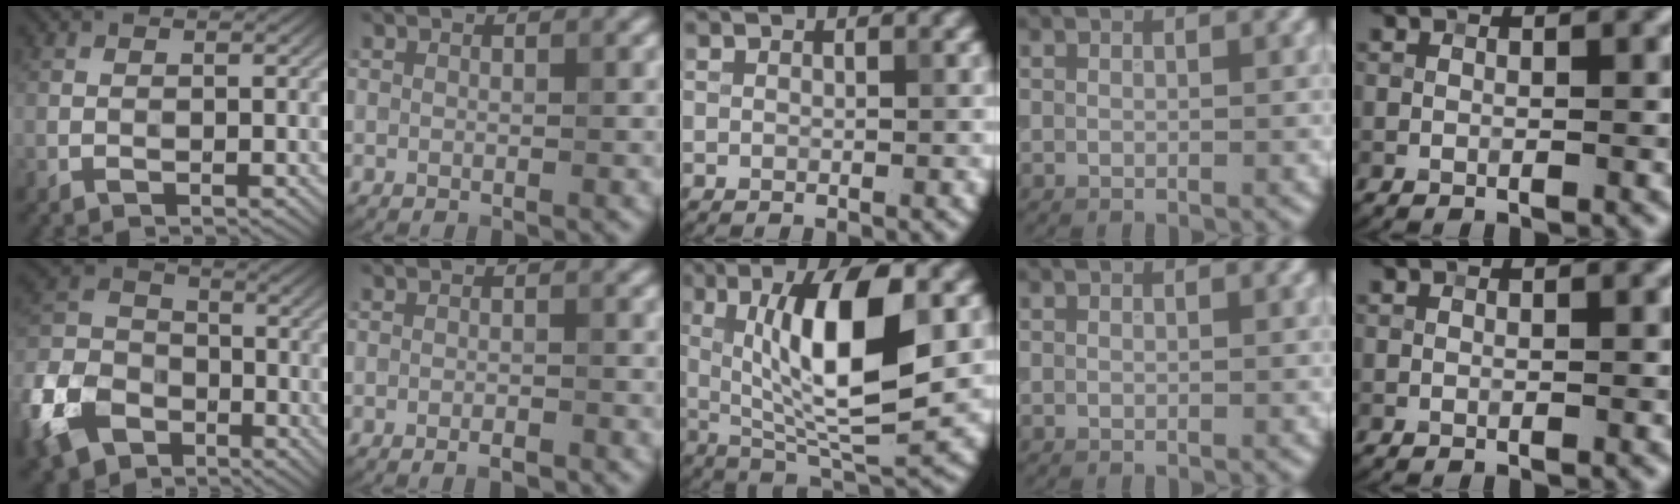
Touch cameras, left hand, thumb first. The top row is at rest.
{"thumb": {"total": 13.6, "force": [-7.0, 9.3, 7.1], "torque": [-0.208, -0.036, -0.147]}, "index": {"total": 1.2, "force": [-0.7, 0.3, 0.9], "torque": [-0.013, -0.004, -0.012]}, "middle": {"total": 10.9, "force": [1.9, 3.2, 10.3], "torque": [-0.155, -0.001, 0.035]}}